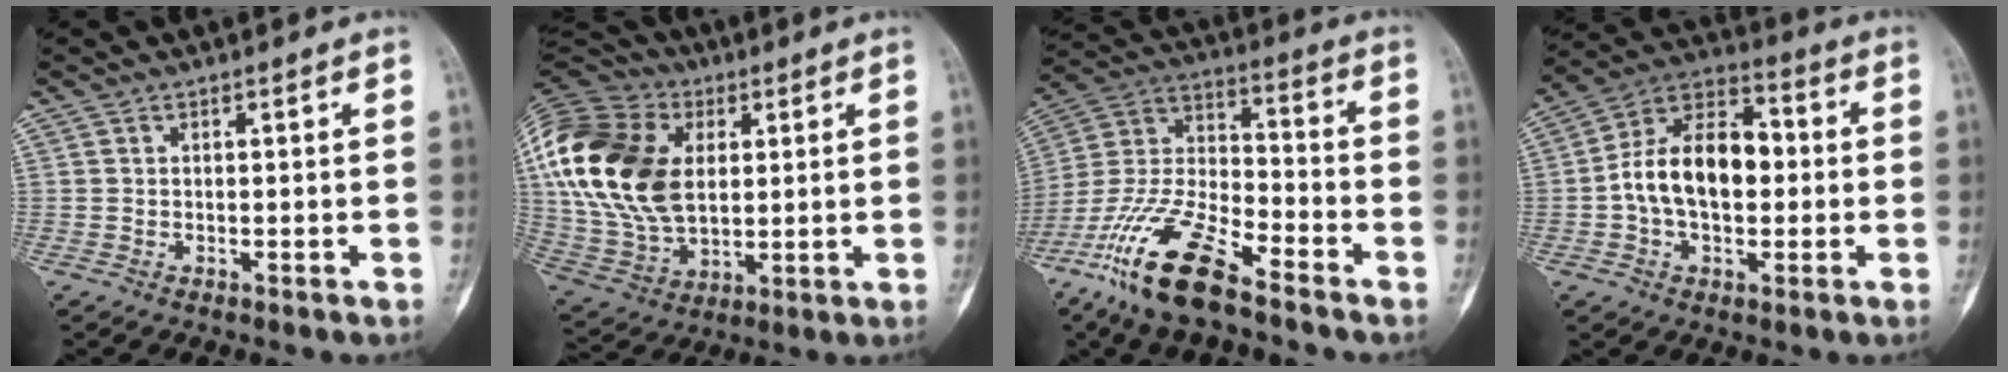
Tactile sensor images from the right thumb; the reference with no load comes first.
{"total": 25.3, "force": [4.8, 16.9, 18.2], "torque": [-0.368, -0.005, 0.089]}
{"total": 18.5, "force": [-12.1, 5.9, 12.7], "torque": [-0.265, 0.053, -0.231]}
{"total": 15.7, "force": [-0.4, 9.8, 12.3], "torque": [-0.192, 0.037, -0.016]}